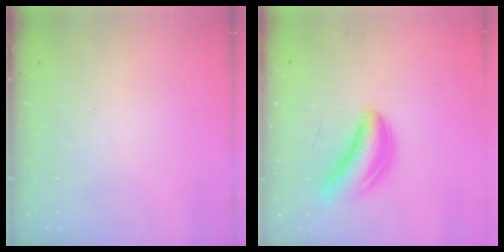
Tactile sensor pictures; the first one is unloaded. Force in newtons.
{"total": 6.2, "press": 5.8, "slide": 2.0}